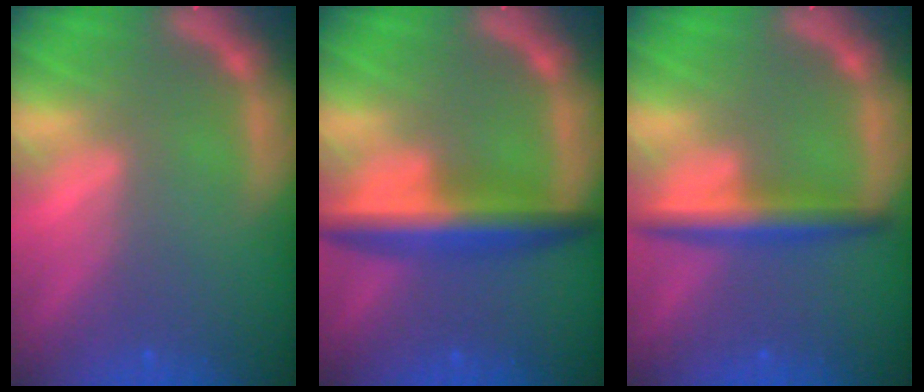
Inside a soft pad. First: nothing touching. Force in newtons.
{"total": 6.0}
{"total": 4.0}